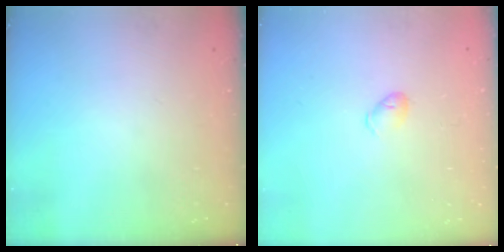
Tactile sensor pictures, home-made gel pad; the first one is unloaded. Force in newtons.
{"total": 5.4, "press": 5.3, "slide": 0.9}